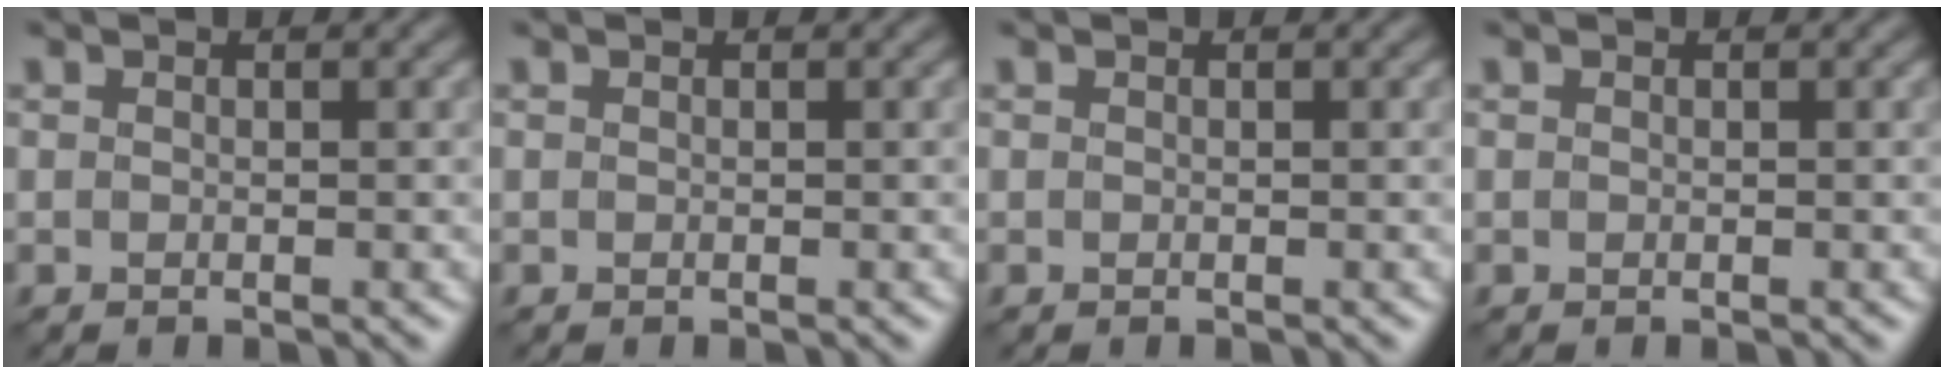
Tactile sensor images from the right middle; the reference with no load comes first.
{"total": 0.0}
{"total": 0.0}
{"total": 0.0}